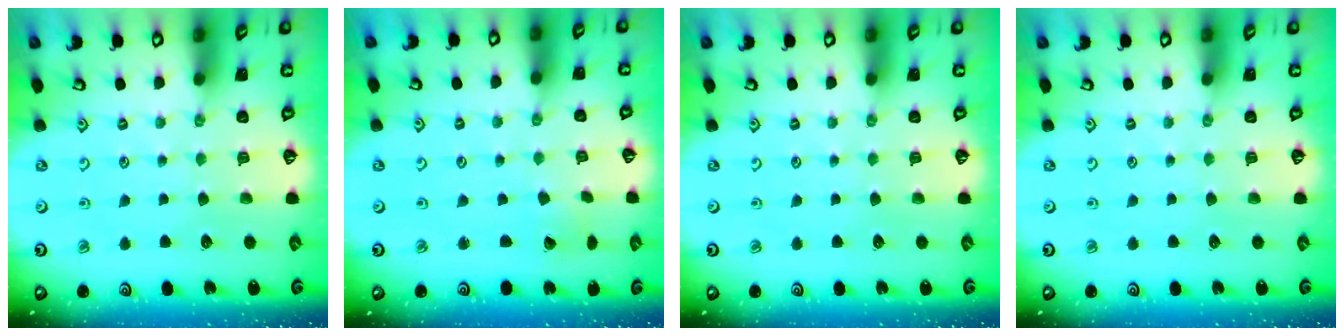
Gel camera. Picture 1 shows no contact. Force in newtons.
{"total": 2.1, "press": 2.1, "slide": 0.3}
{"total": 0.0}
{"total": 0.0}